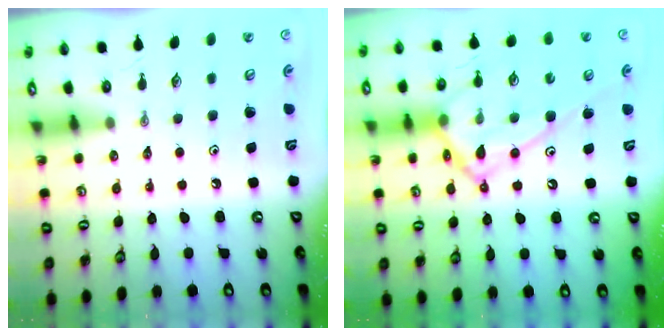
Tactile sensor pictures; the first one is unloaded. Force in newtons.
{"total": 19.0, "press": 18.9, "slide": 1.2}